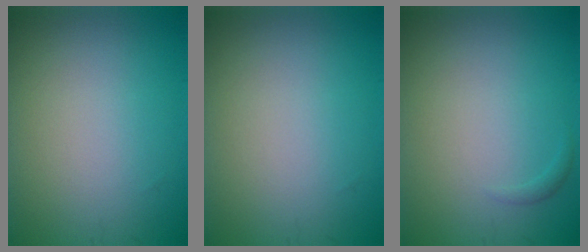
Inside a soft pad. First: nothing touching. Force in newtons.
{"total": 0.0}
{"total": 0.5, "press": 0.5, "slide": 0.1}